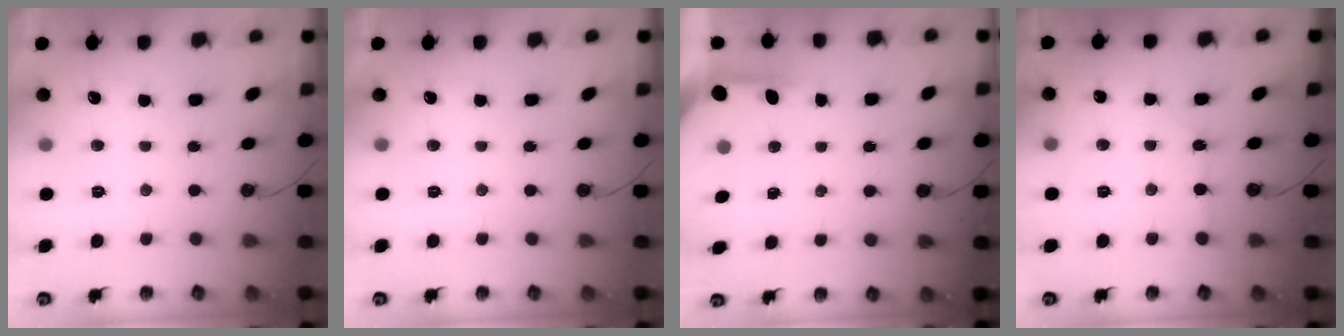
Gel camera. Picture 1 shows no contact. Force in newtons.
{"total": 0.0}
{"total": 3.8, "press": 3.8, "slide": 0.5}
{"total": 2.9, "press": 2.9, "slide": 0.5}